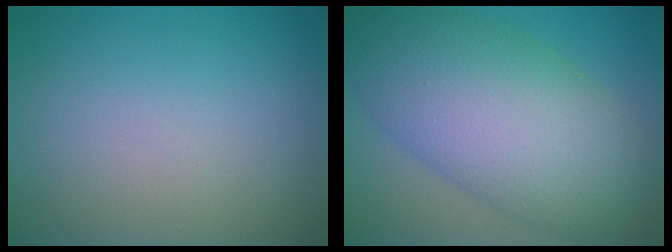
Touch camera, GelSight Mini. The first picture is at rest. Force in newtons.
{"total": 11.6, "press": 11.6, "slide": 0.3}